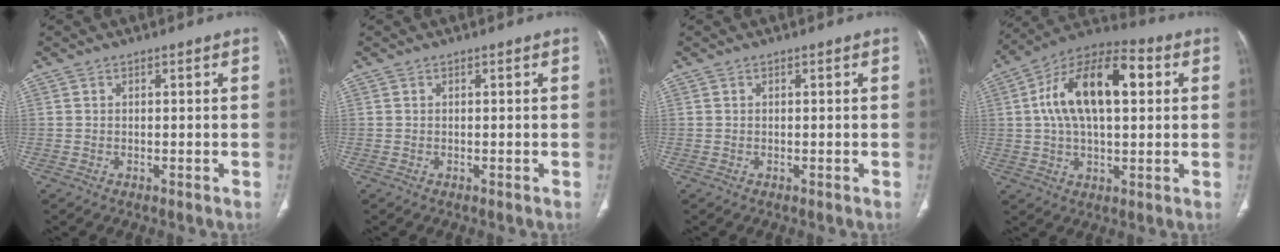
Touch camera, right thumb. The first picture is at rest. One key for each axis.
{"total": 0.0}
{"total": 0.0}
{"total": 19.0, "fx": 4.0, "fy": 9.5, "fz": 16.0, "tx": -0.261, "ty": 0.027, "tz": 0.058}